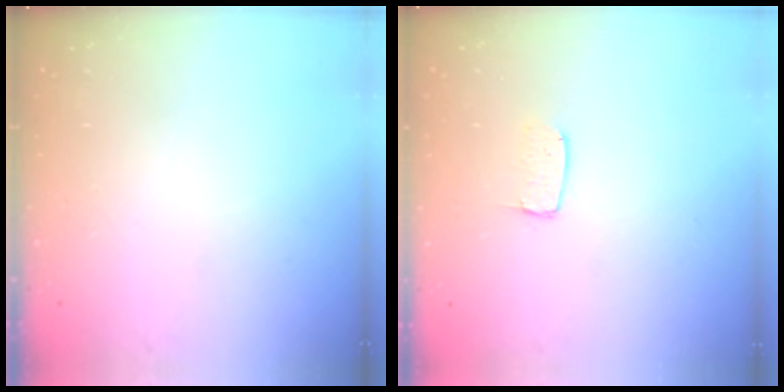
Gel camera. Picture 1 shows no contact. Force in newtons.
{"total": 3.7, "press": 3.7, "slide": 0.3}